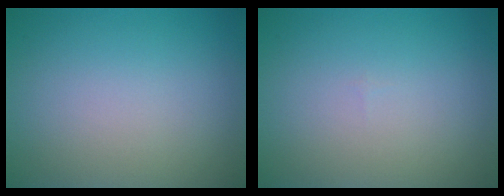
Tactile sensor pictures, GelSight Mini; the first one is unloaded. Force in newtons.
{"total": 0.0}